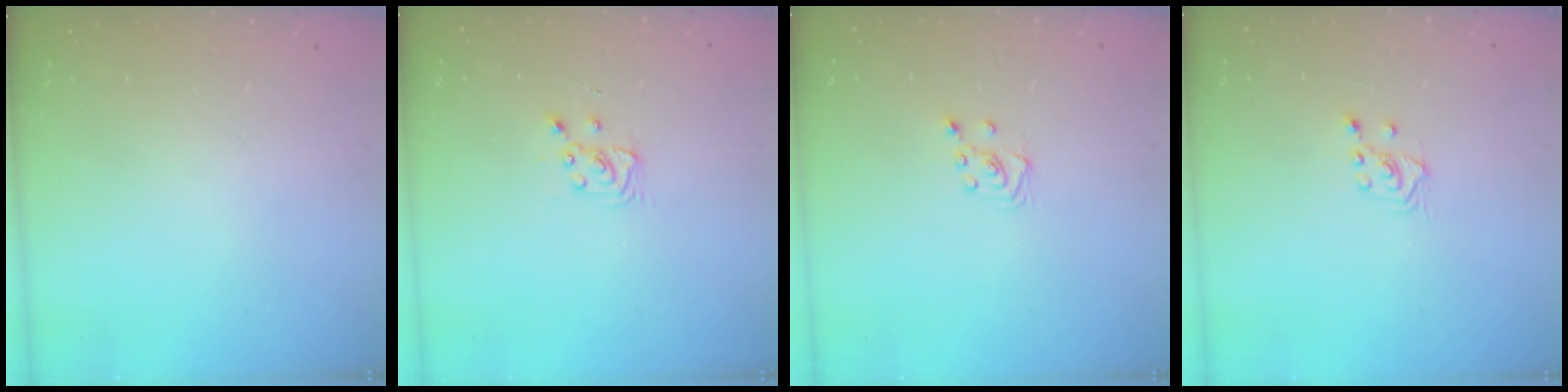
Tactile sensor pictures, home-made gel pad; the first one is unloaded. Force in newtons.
{"total": 3.5, "press": 3.4, "slide": 0.4}
{"total": 3.0, "press": 3.0, "slide": 0.3}
{"total": 2.7, "press": 2.5, "slide": 0.9}